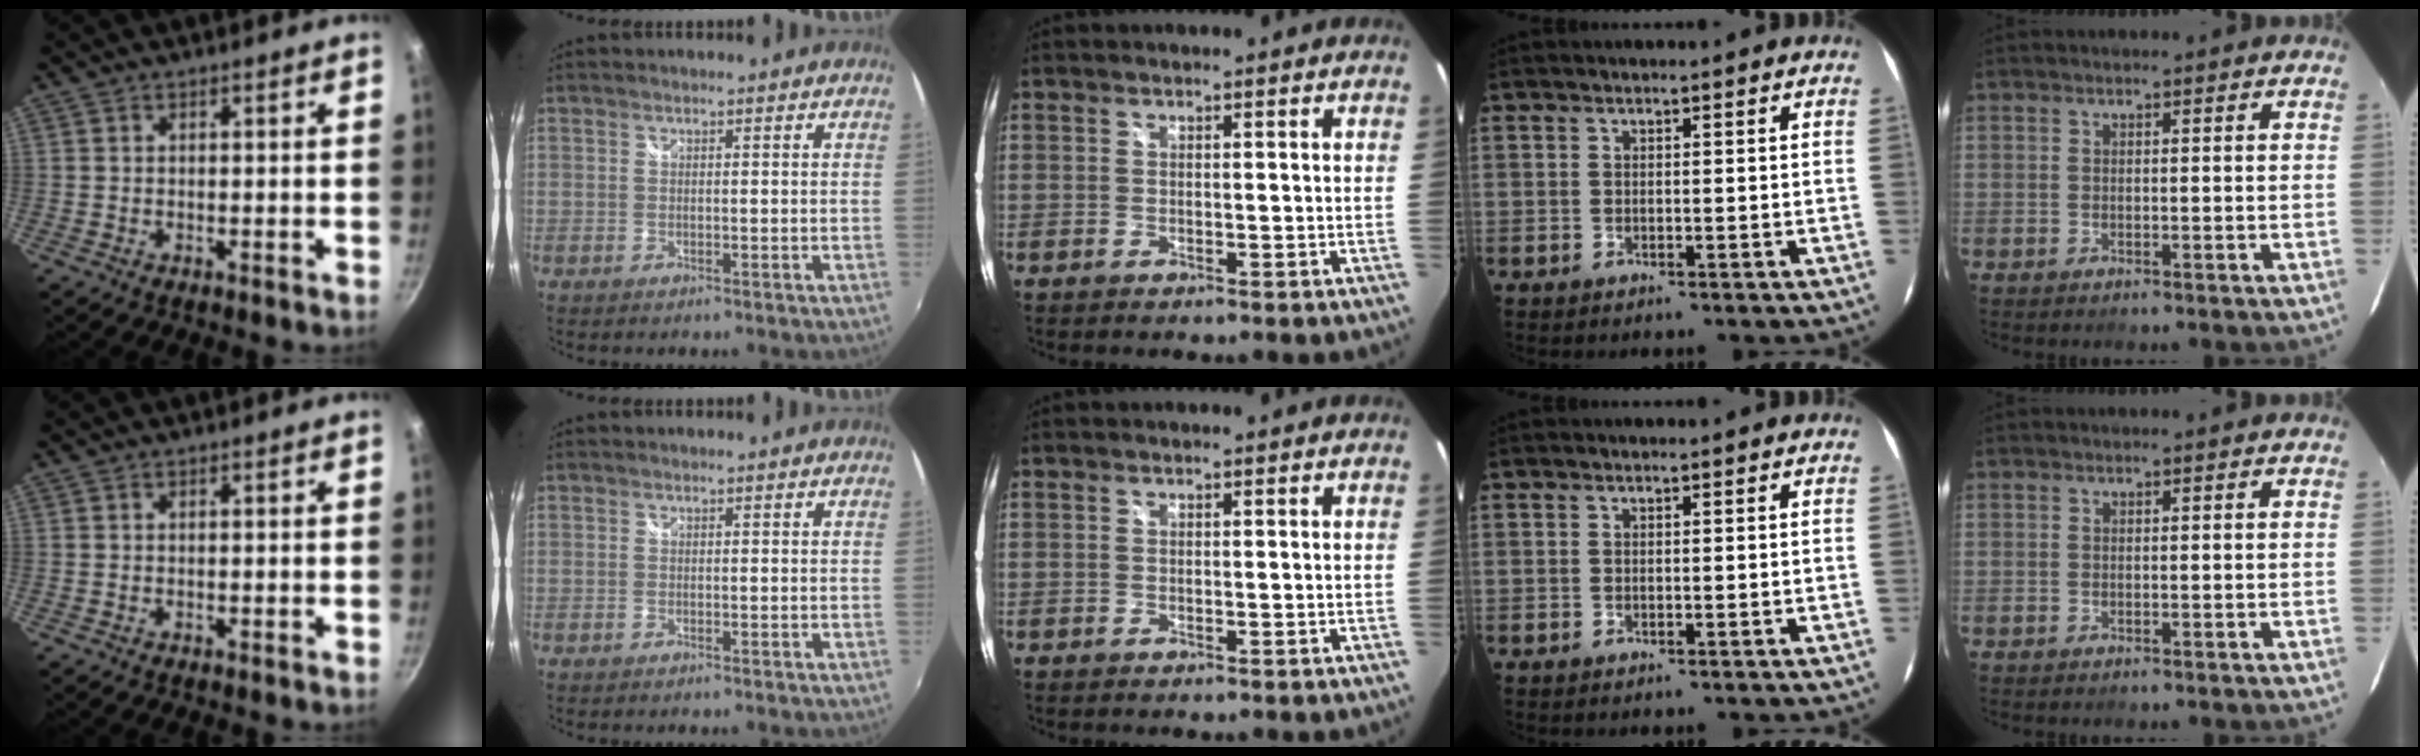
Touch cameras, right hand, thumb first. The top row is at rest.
{}